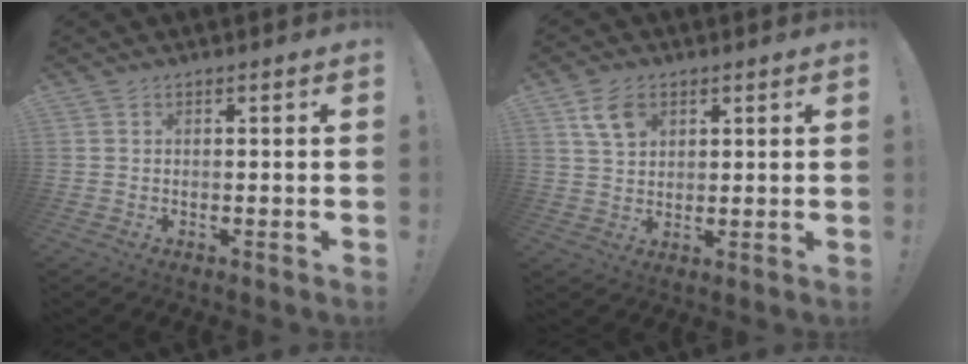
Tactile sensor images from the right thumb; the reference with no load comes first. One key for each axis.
{"total": 7.2, "fx": 3.6, "fy": 4.9, "fz": 3.9, "tx": -0.069, "ty": -0.004, "tz": 0.071}